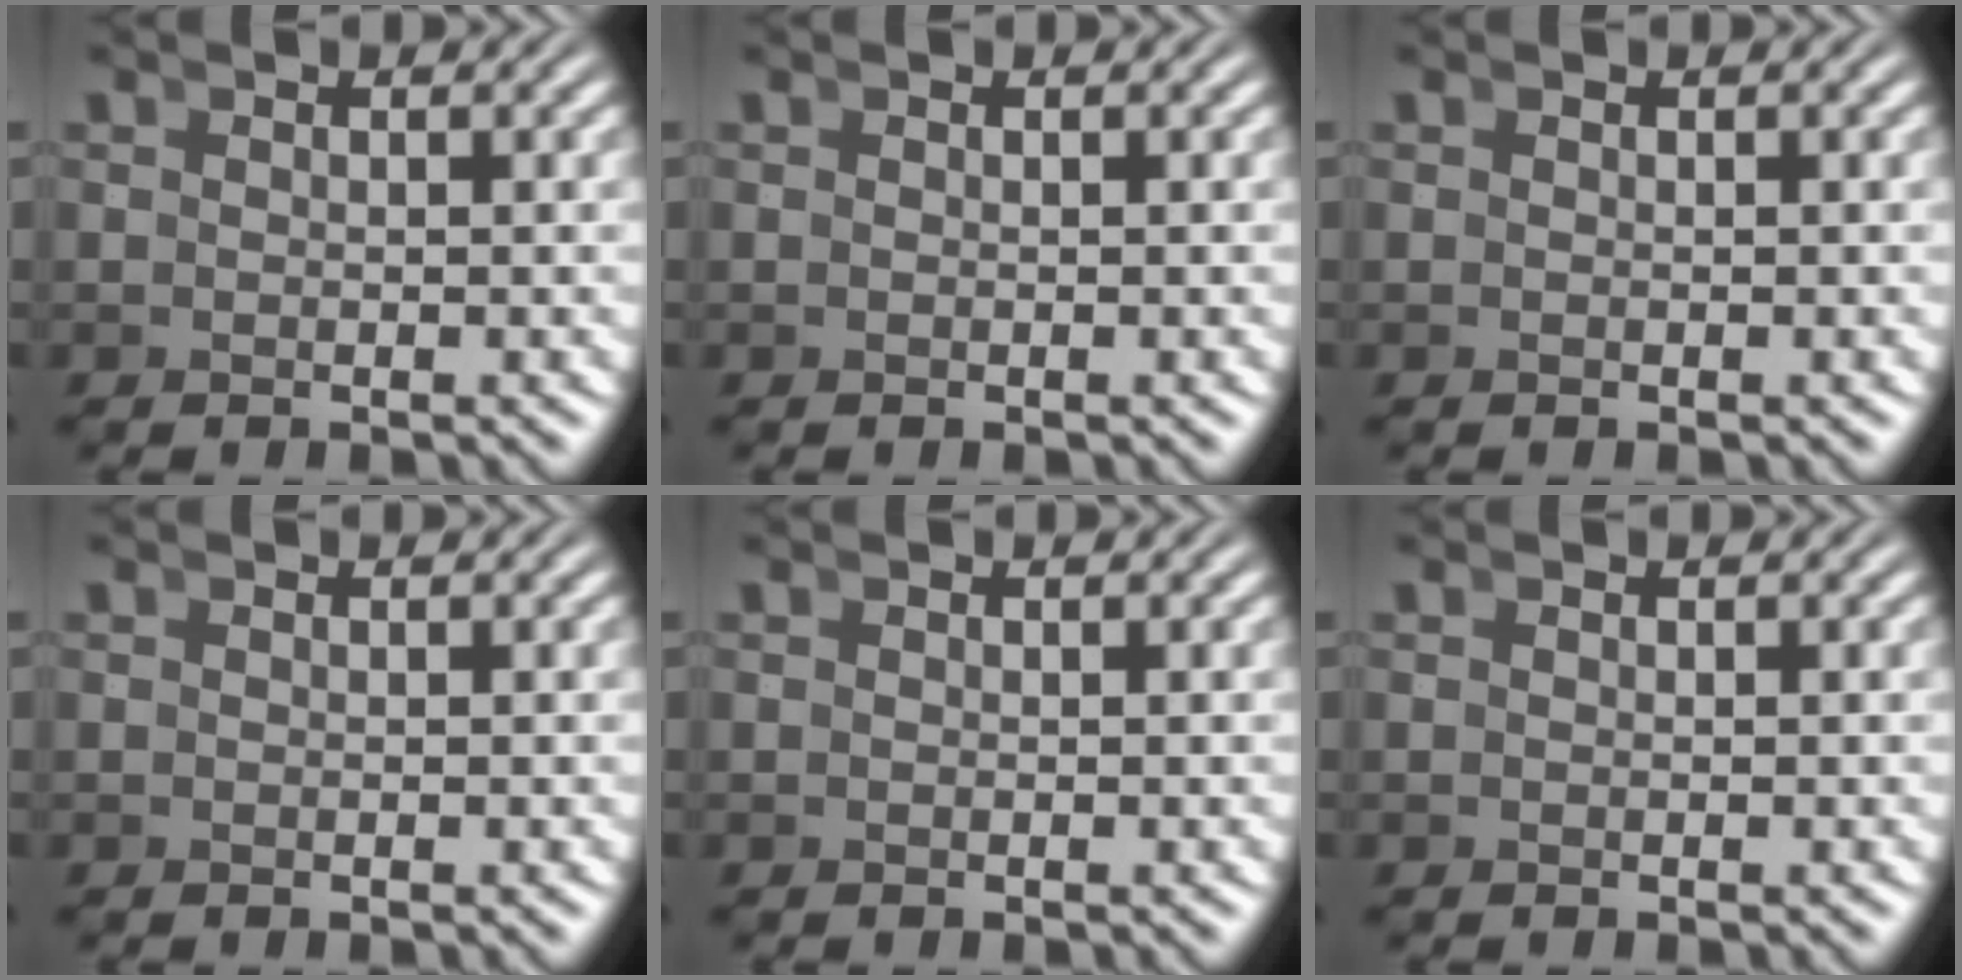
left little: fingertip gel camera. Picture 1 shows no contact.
{"total": 0.0}
{"total": 0.0}
{"total": 0.0}
{"total": 0.0}
{"total": 0.0}